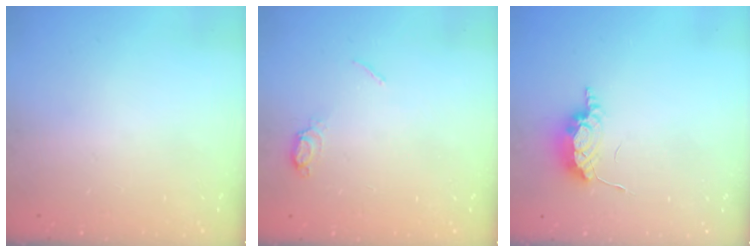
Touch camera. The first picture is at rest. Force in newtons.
{"total": 6.1, "press": 6.0, "slide": 0.6}
{"total": 14.2, "press": 8.7, "slide": 11.2}